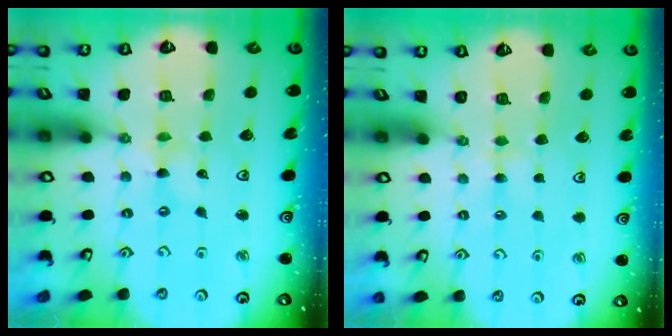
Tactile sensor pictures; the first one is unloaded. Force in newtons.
{"total": 2.6, "press": 2.5, "slide": 0.5}